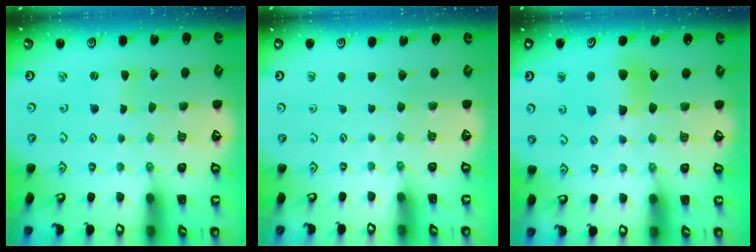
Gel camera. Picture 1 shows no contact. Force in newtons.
{"total": 0.0}
{"total": 7.5, "press": 7.4, "slide": 0.9}